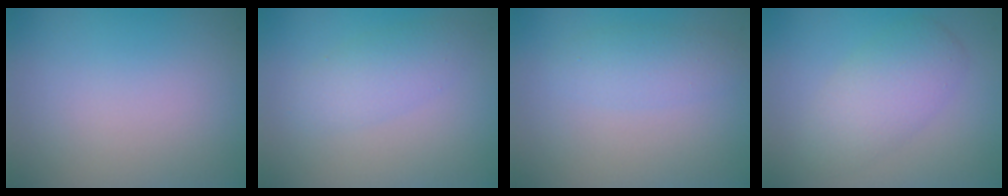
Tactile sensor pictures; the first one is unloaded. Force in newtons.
{"total": 2.5, "press": 2.5, "slide": 0.1}
{"total": 2.2, "press": 2.2, "slide": 0.1}
{"total": 3.9, "press": 3.9, "slide": 0.1}